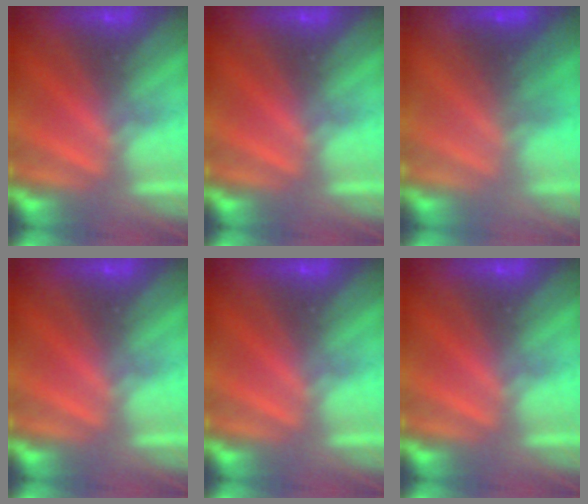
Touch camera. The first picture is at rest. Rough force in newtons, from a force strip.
{"total": 0.0}
{"total": 1.8}
{"total": 0.0}
{"total": 0.0}
{"total": 0.0}